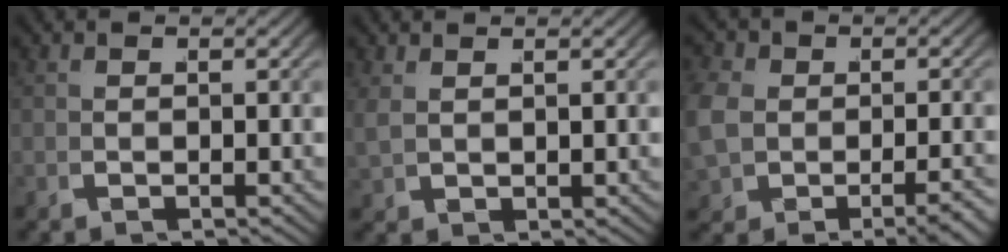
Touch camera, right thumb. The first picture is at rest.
{"total": 1.7, "force": [1.4, 0.6, 0.8], "torque": [-0.017, 0.008, 0.030]}
{"total": 4.6, "force": [-1.2, 3.5, 2.7], "torque": [-0.068, -0.012, -0.015]}